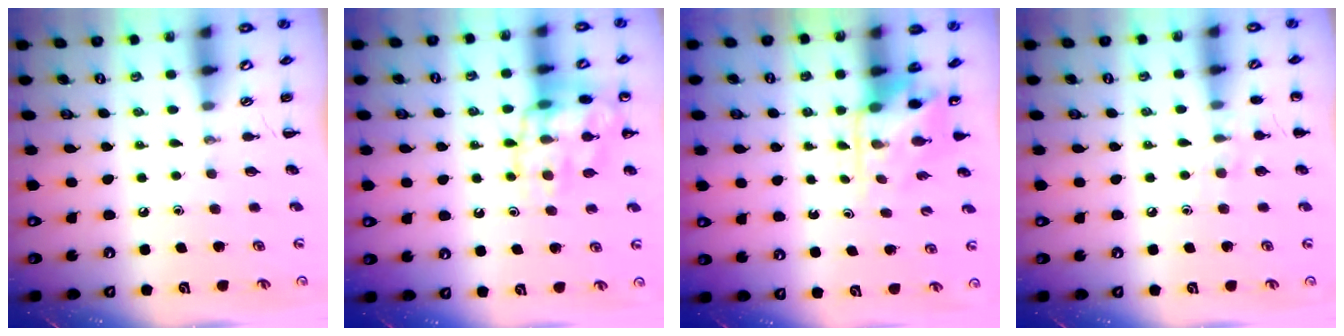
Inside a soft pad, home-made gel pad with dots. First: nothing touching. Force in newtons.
{"total": 14.6, "press": 14.5, "slide": 1.3}
{"total": 4.3, "press": 4.2, "slide": 0.7}
{"total": 6.5, "press": 6.2, "slide": 2.0}